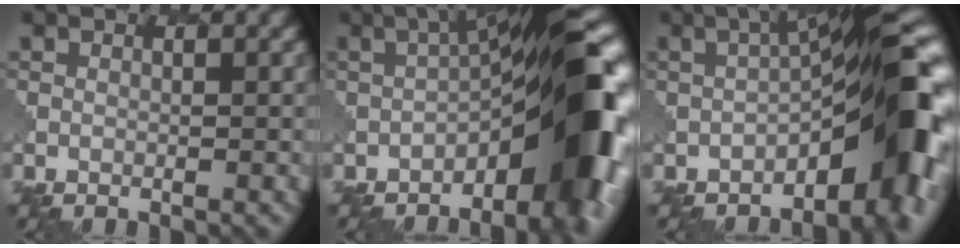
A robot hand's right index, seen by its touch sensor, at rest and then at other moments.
{"total": 11.9, "force": [-3.2, 3.7, 10.9], "torque": [-0.134, 0.019, -0.055]}
{"total": 10.8, "force": [-3.4, 3.9, 9.5], "torque": [-0.113, 0.013, -0.056]}